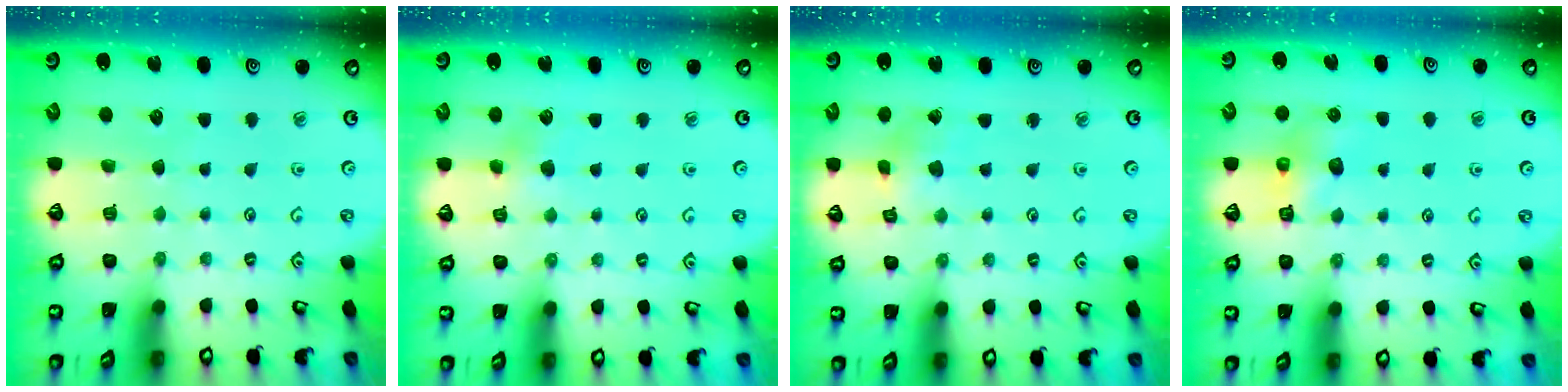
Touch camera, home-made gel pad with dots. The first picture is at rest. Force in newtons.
{"total": 5.3, "press": 5.3, "slide": 0.8}
{"total": 1.5, "press": 1.5, "slide": 0.2}
{"total": 6.5, "press": 6.5, "slide": 0.2}